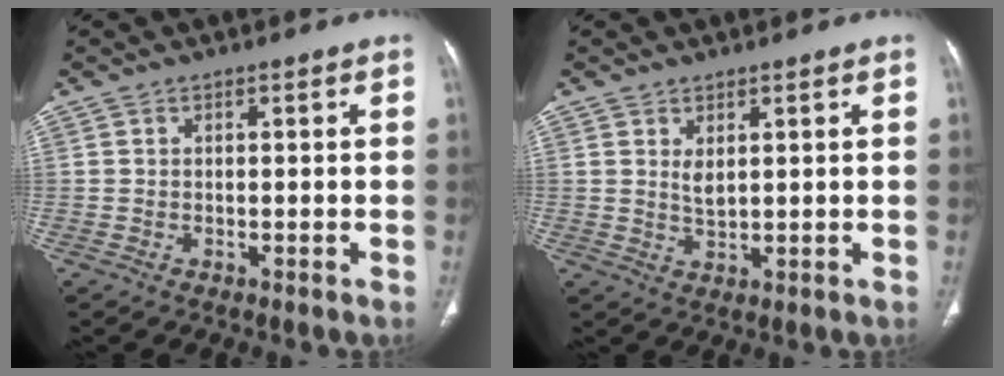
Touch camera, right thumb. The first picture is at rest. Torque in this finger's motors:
{"motor_torque": [0.25, 0.05, -0.03, -0.40, 0.01]}